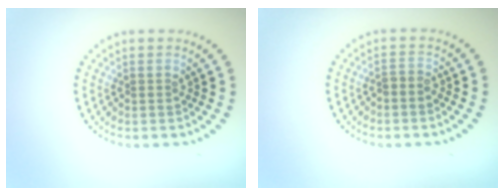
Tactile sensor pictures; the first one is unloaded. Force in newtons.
{"total": 0.9, "press": 0.5, "slide": 0.8}